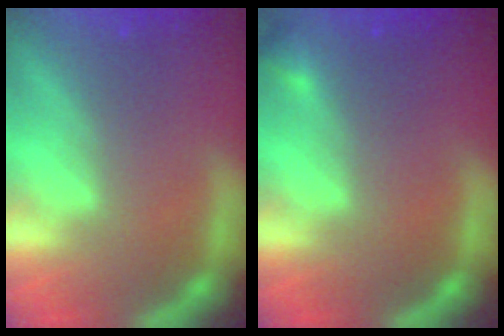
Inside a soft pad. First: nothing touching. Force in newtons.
{"total": 0.9}